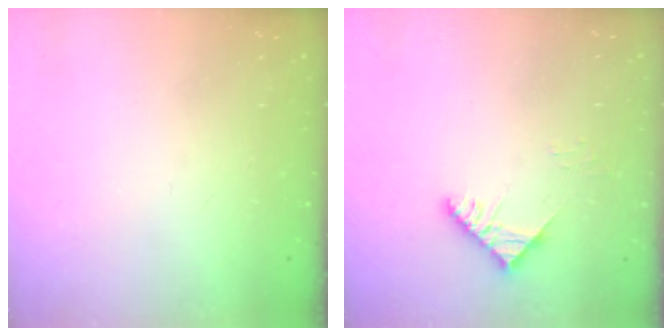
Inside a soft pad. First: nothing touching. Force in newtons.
{"total": 4.7, "press": 4.7, "slide": 0.9}